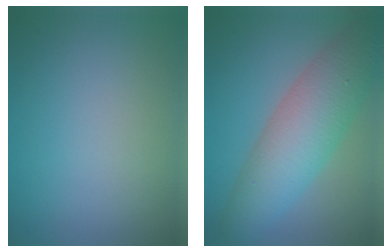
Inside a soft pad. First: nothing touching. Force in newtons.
{"total": 8.0, "press": 8.0, "slide": 0.4}